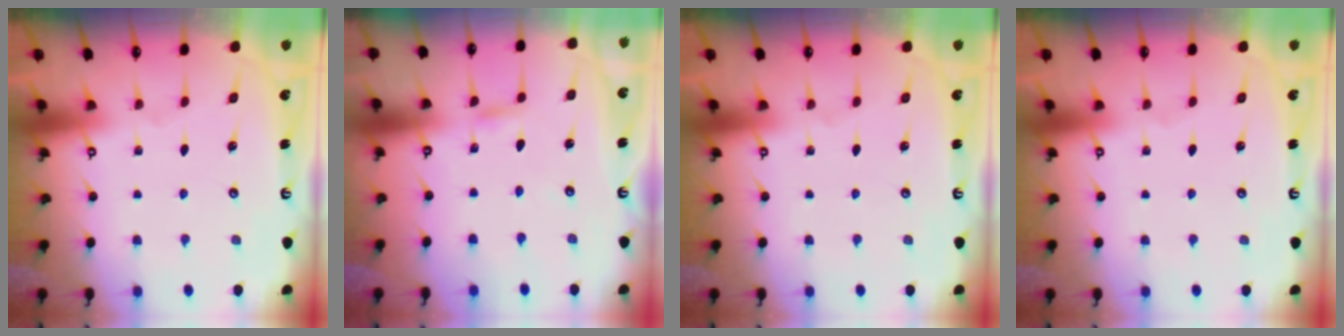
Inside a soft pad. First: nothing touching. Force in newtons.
{"total": 2.4, "press": 2.4, "slide": 0.1}
{"total": 0.0}
{"total": 0.0}